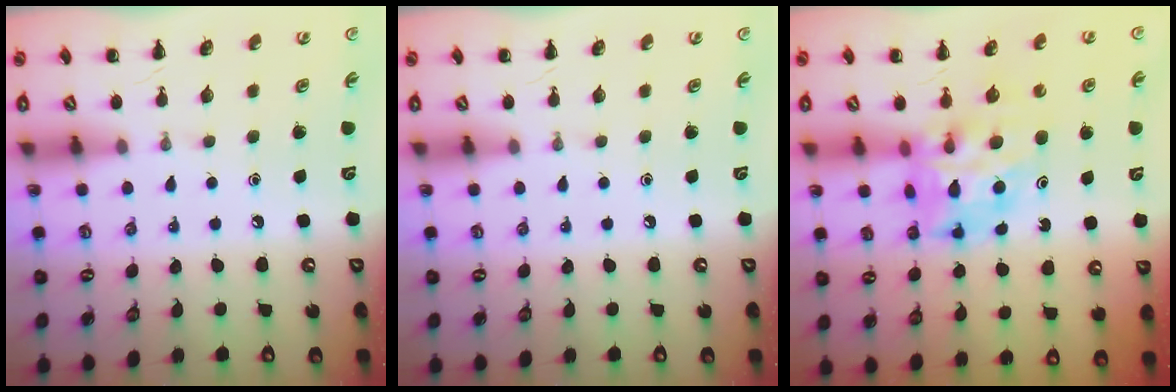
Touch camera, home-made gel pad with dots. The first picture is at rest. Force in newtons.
{"total": 0.0}
{"total": 9.2, "press": 8.9, "slide": 2.5}